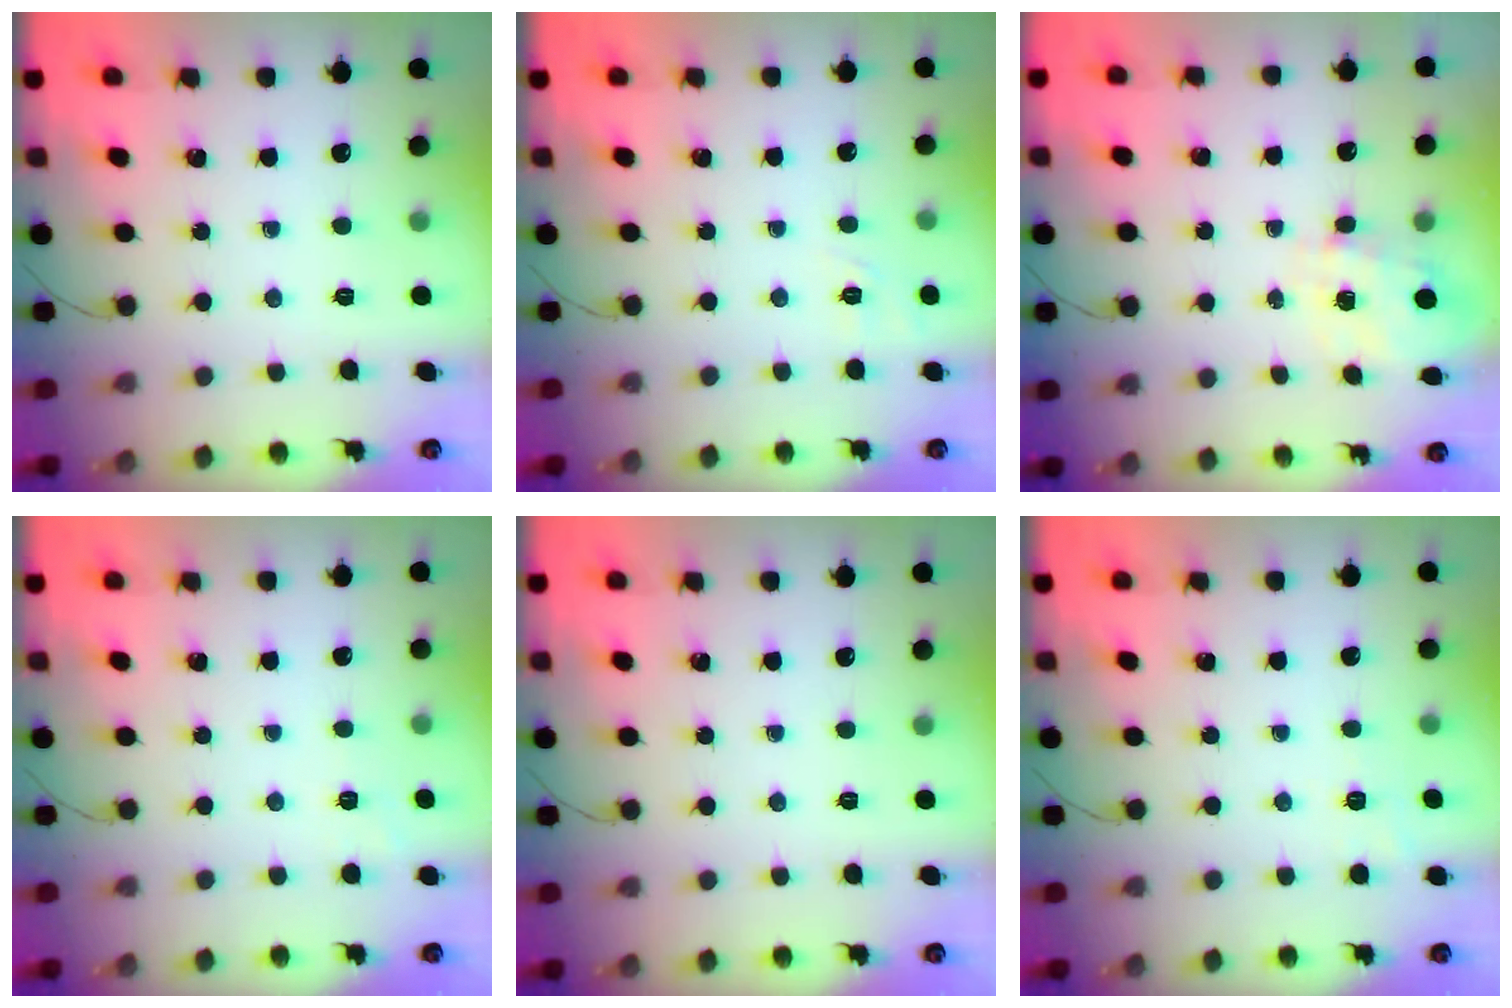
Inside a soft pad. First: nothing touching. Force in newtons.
{"total": 1.9, "press": 0.3, "slide": 1.9}
{"total": 0.7, "press": 0.4, "slide": 0.6}
{"total": 2.0, "press": 1.2, "slide": 1.6}
{"total": 0.0}
{"total": 2.0, "press": 1.3, "slide": 1.6}